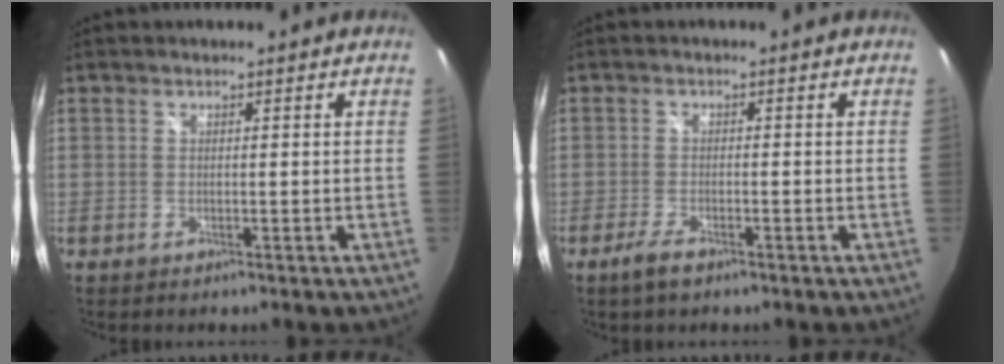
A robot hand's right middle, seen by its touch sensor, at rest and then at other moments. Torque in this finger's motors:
{"motor_torque": [0.72, -0.70, 0.08, 0.04]}